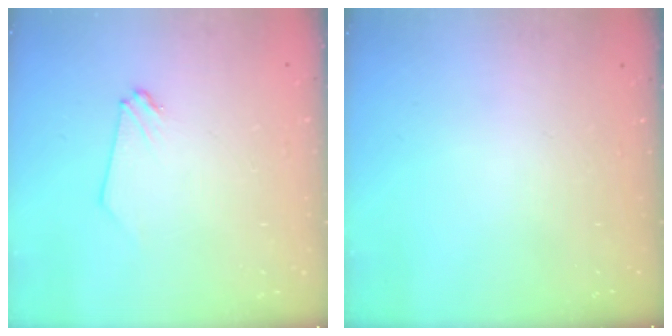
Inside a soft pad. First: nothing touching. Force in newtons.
{"total": 0.0}